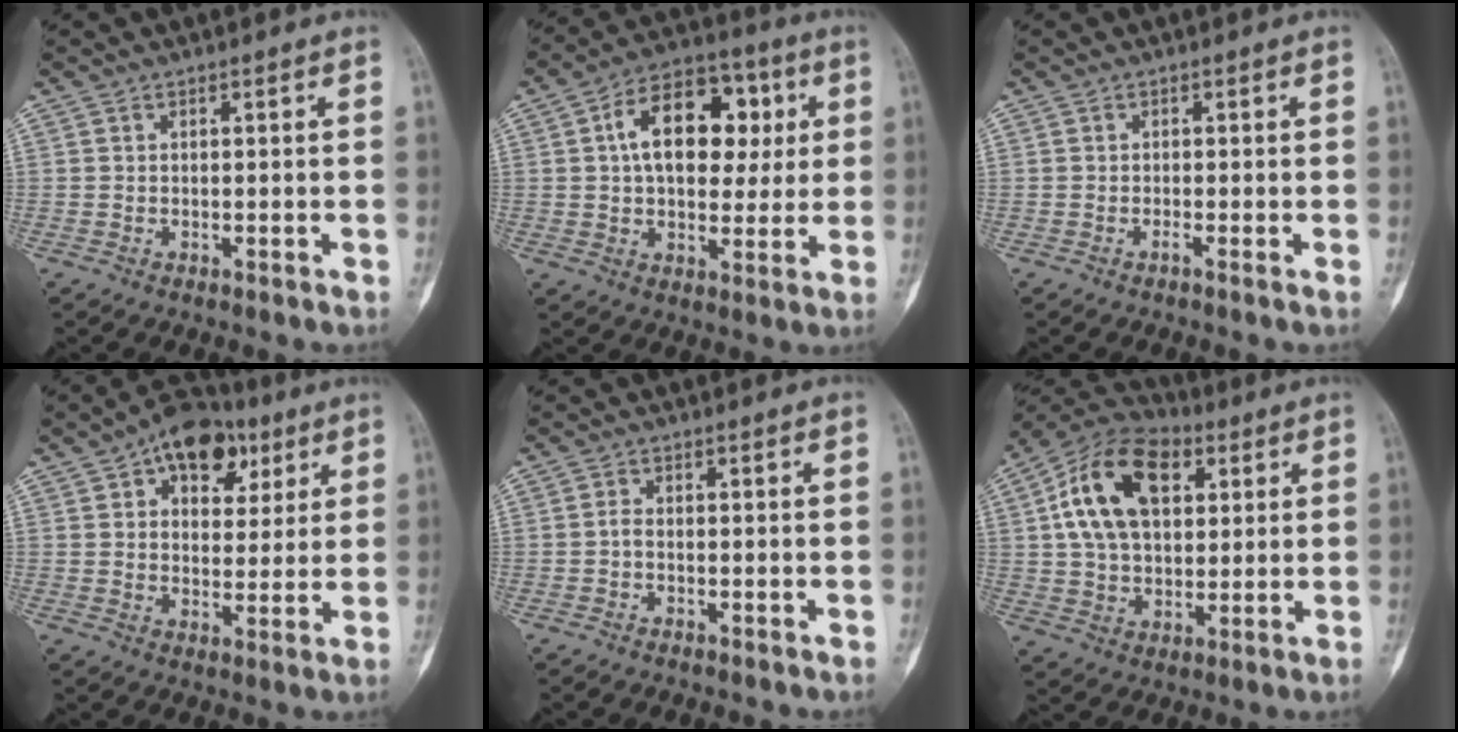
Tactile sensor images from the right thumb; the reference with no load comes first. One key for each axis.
{"total": 17.2, "fx": 3.4, "fy": 11.0, "fz": 12.7, "tx": -0.155, "ty": 0.019, "tz": 0.047}
{"total": 0.6, "fx": -0.5, "fy": -0.1, "fz": 0.4, "tx": -0.006, "ty": -0.001, "tz": -0.013}
{"total": 13.4, "fx": 6.3, "fy": 8.4, "fz": 8.3, "tx": -0.073, "ty": -0.004, "tz": 0.093}
{"total": 1.2, "fx": -0.6, "fy": 0.7, "fz": 0.8, "tx": -0.011, "ty": 0.005, "tz": -0.018}
{"total": 18.3, "fx": 5.2, "fy": 11.6, "fz": 13.3, "tx": -0.208, "ty": 0.010, "tz": 0.084}